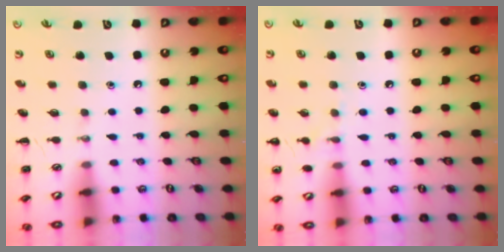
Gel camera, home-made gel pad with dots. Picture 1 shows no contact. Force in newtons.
{"total": 7.1, "press": 6.8, "slide": 2.0}